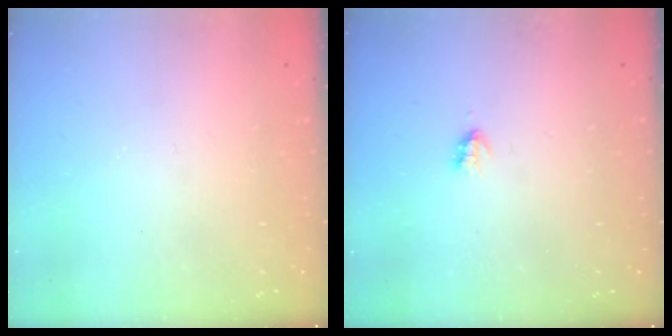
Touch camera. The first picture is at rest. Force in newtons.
{"total": 1.9, "press": 1.8, "slide": 0.4}